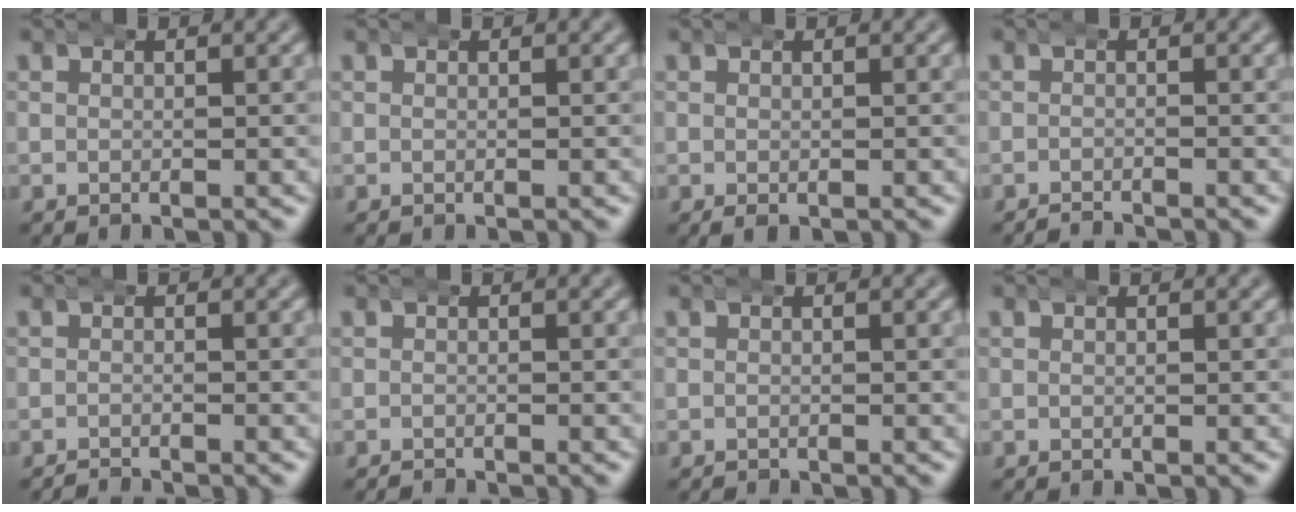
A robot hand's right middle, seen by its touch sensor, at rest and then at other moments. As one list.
[{"total": 0.0}, {"total": 0.8, "force": [-0.4, 0.4, 0.5], "torque": [-0.015, -0.006, -0.002]}, {"total": 1.8, "force": [-1.8, 0.0, 0.0], "torque": [-0.004, -0.008, -0.029]}, {"total": 1.7, "force": [-1.7, 0.1, 0.0], "torque": [-0.003, -0.008, -0.027]}, {"total": 0.9, "force": [-0.9, 0.0, -0.1], "torque": [-0.003, -0.007, -0.014]}, {"total": 0.5, "force": [-0.5, -0.1, -0.1], "torque": [-0.003, -0.005, -0.007]}, {"total": 0.0}]